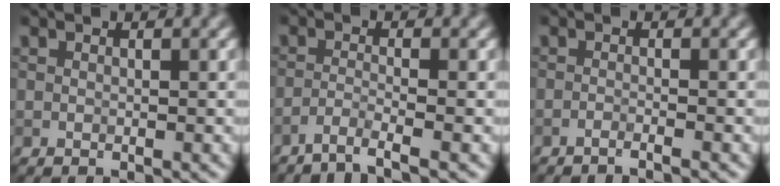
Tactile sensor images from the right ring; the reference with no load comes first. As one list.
[{"total": 2.1, "force": [-1.6, 0.1, 1.4], "torque": [-0.022, 0.002, -0.047]}, {"total": 1.2, "force": [-1.0, 0.1, 0.7], "torque": [-0.010, -0.002, -0.025]}]